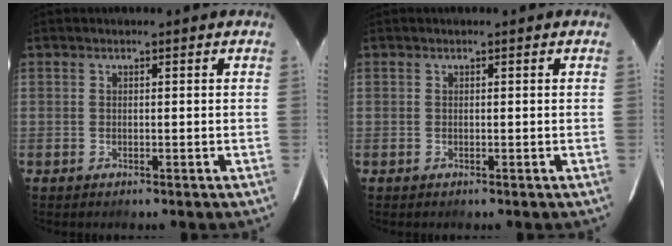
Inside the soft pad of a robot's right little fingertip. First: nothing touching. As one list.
[{"total": 0.0}]